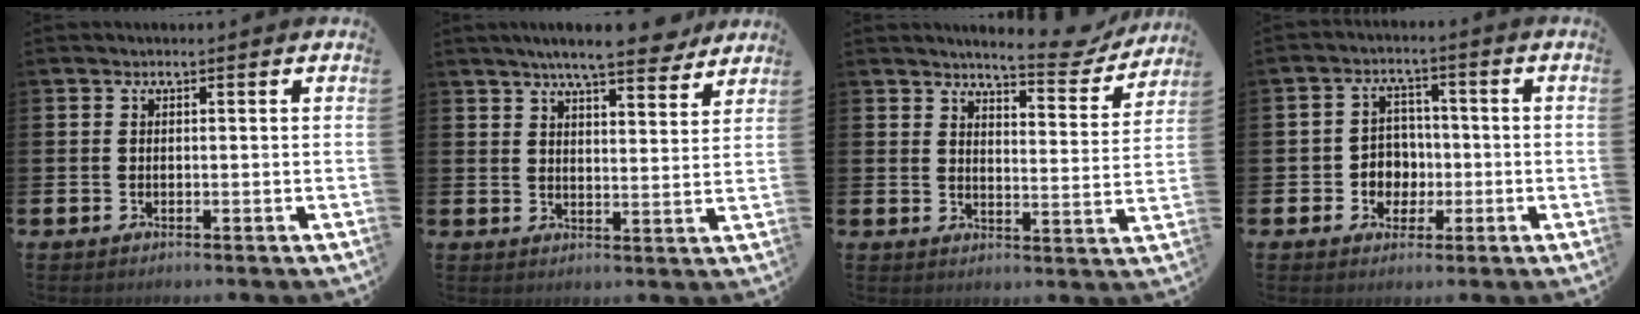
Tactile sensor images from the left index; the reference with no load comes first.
{"total": 7.8, "force": [7.1, 0.9, 3.0], "torque": [-0.053, -0.034, 0.124]}
{"total": 6.4, "force": [5.9, 1.0, 2.1], "torque": [-0.034, -0.038, 0.099]}
{"total": 4.3, "force": [-0.5, 4.1, 1.2], "torque": [-0.026, -0.001, -0.017]}